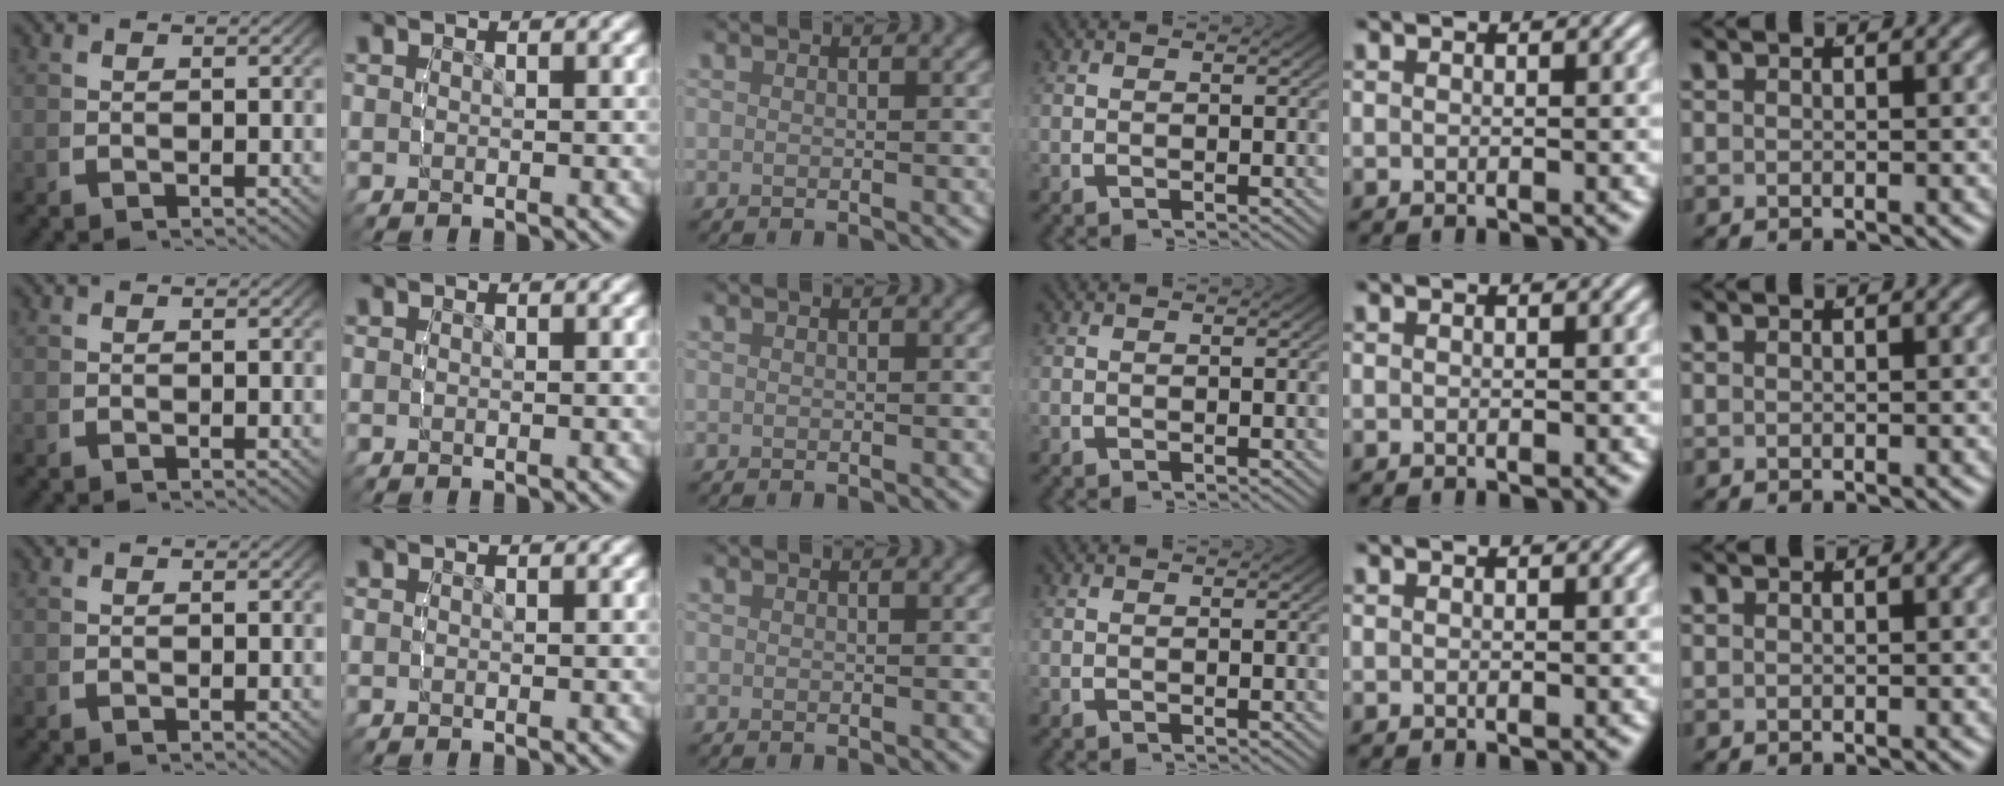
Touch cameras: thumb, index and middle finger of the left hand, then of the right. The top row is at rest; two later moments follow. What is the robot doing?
{"motion": "lift_and_place", "object": "bottle"}